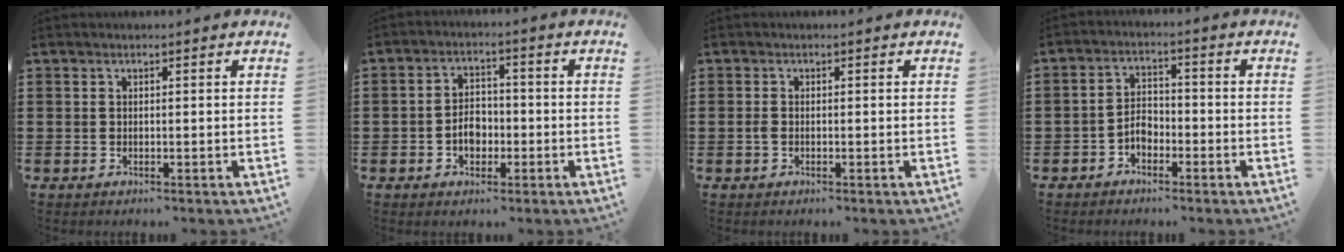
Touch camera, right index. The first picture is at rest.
{"total": 4.1, "force": [-1.2, 2.8, 2.7], "torque": [-0.039, -0.004, -0.025]}
{"total": 0.9, "force": [-0.4, 0.5, 0.7], "torque": [-0.022, -0.004, -0.010]}
{"total": 3.2, "force": [-1.8, 1.9, 1.8], "torque": [-0.045, 0.001, -0.038]}